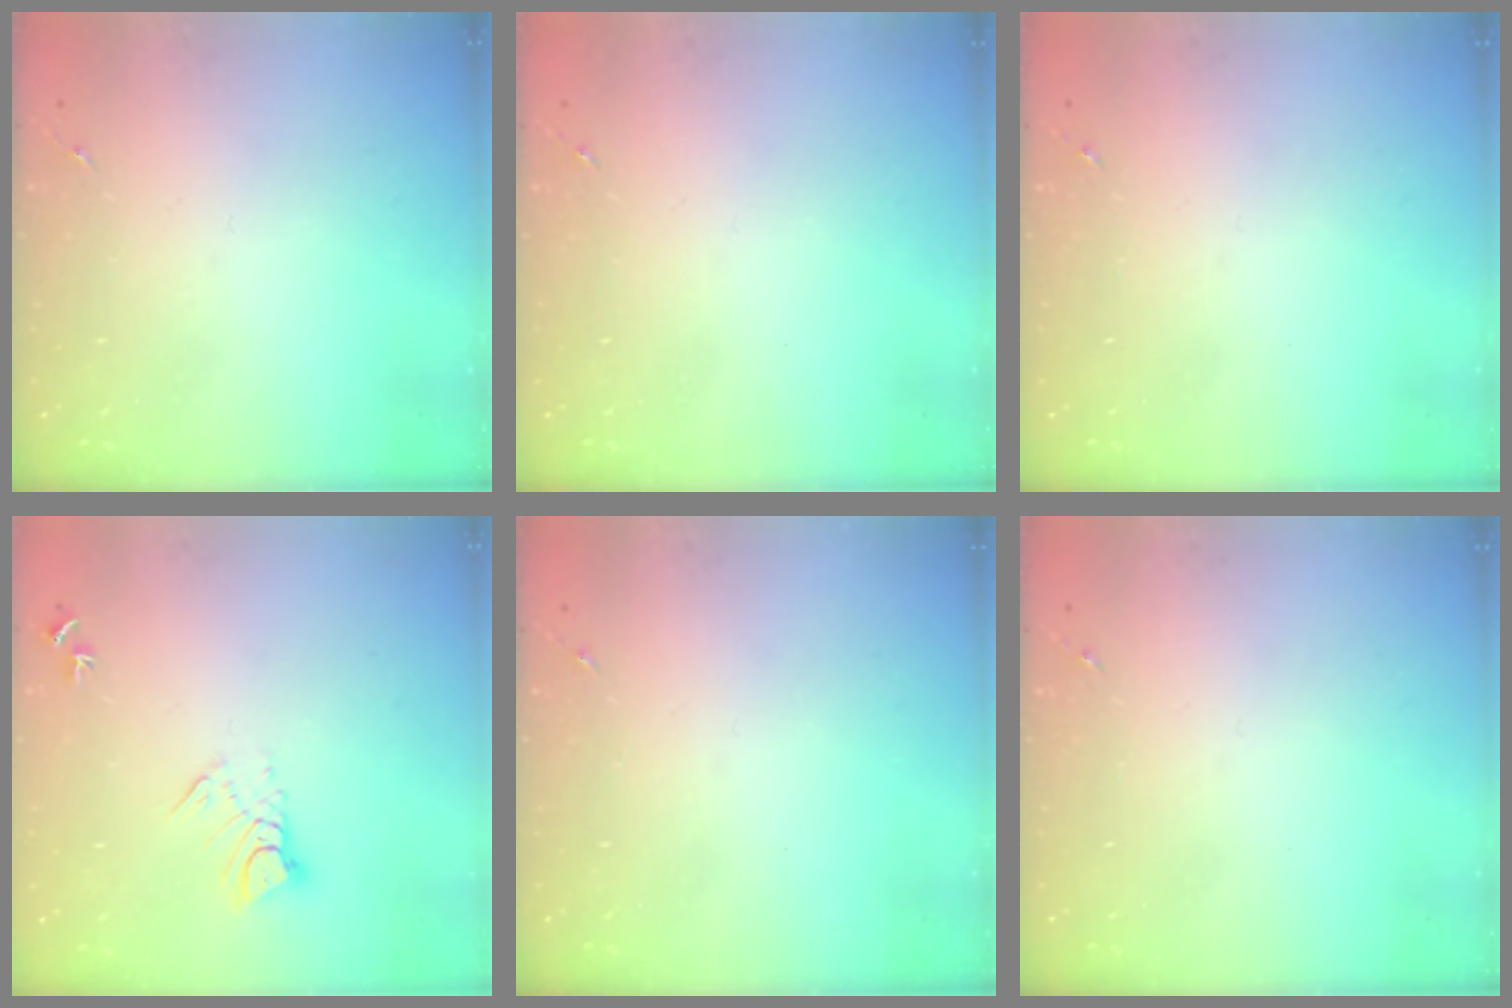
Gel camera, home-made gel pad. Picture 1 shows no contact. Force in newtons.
{"total": 0.0}
{"total": 0.0}
{"total": 6.6, "press": 6.6, "slide": 0.7}
{"total": 0.0}
{"total": 0.0}